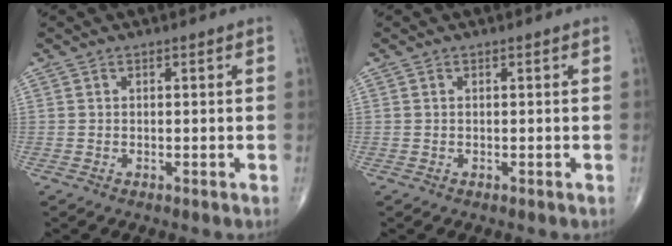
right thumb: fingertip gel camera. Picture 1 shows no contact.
{"total": 0.0}